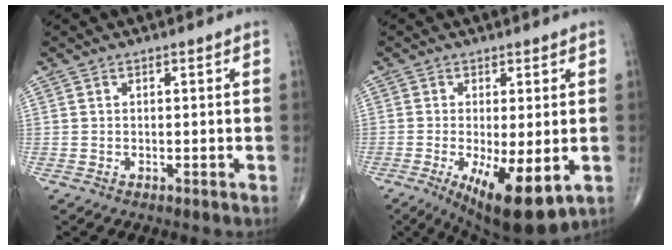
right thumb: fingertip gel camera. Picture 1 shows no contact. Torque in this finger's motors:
{"motor_torque": [0.08, 0.77, 0.13, 0.03, 0.08]}